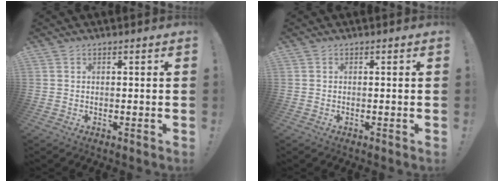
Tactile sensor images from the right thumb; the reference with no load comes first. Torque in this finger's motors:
{"motor_torque": [0.01, -0.21, -0.18, -0.12, -0.03]}